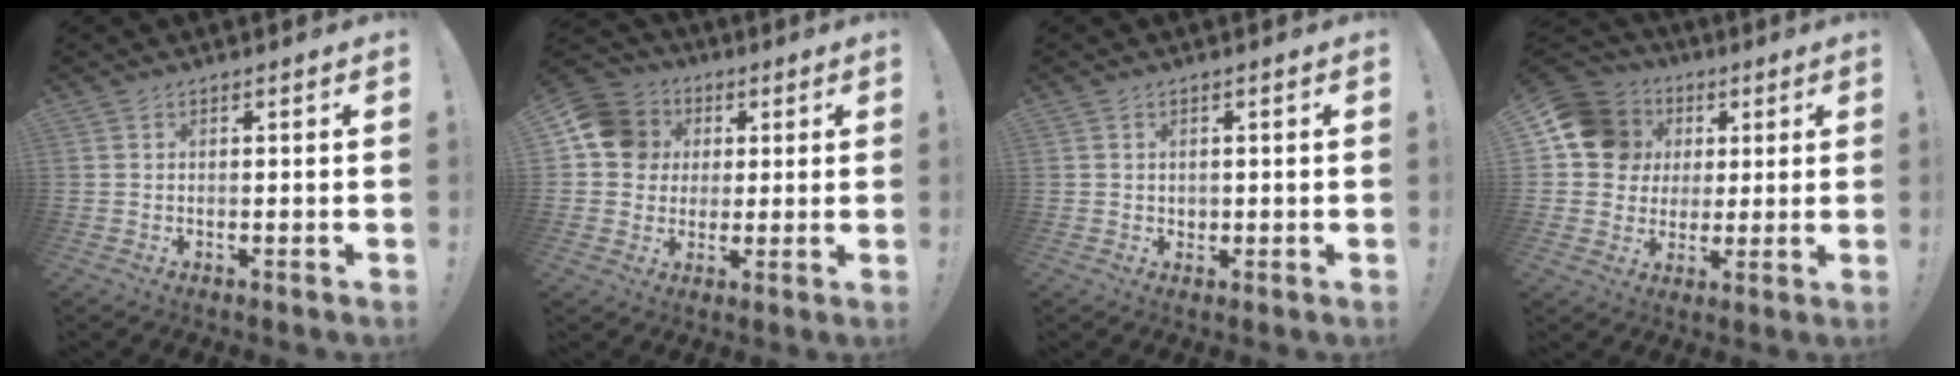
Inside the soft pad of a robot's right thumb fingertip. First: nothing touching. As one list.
[{"total": 12.8, "force": [3.0, 11.4, 5.0], "torque": [-0.065, -0.002, 0.062]}, {"total": 1.4, "force": [0.5, 1.3, 0.3], "torque": [-0.001, 0.001, 0.007]}, {"total": 14.1, "force": [4.4, 12.3, 5.3], "torque": [-0.087, -0.011, 0.100]}]